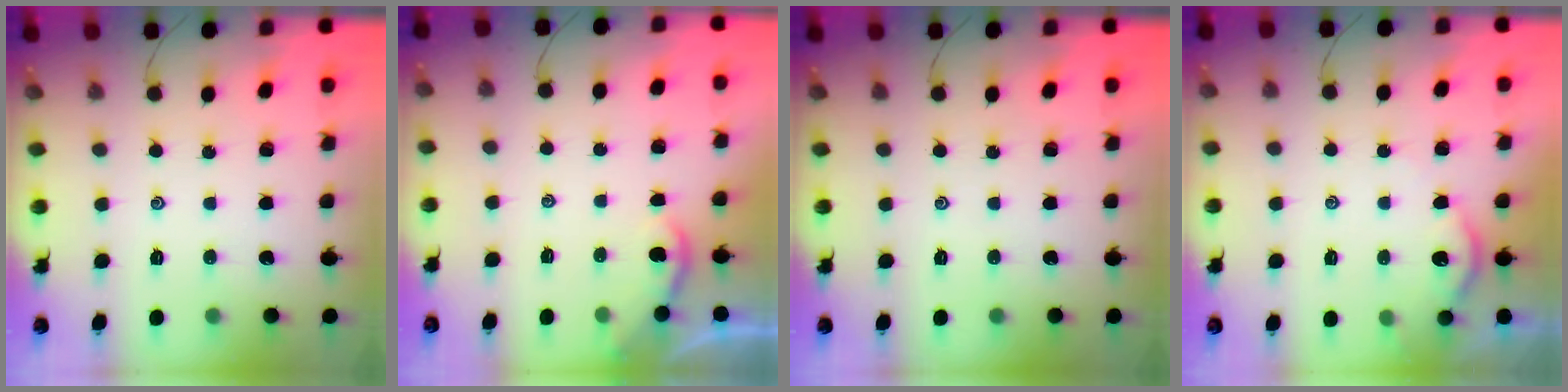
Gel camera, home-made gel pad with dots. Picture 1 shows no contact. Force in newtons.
{"total": 1.6, "press": 1.6, "slide": 0.2}
{"total": 0.0}
{"total": 2.9, "press": 2.9, "slide": 0.3}